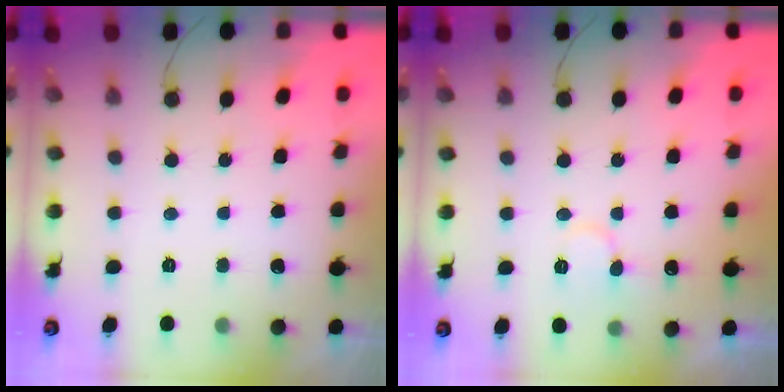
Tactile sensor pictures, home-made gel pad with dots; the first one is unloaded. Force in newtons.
{"total": 7.8, "press": 7.7, "slide": 1.2}